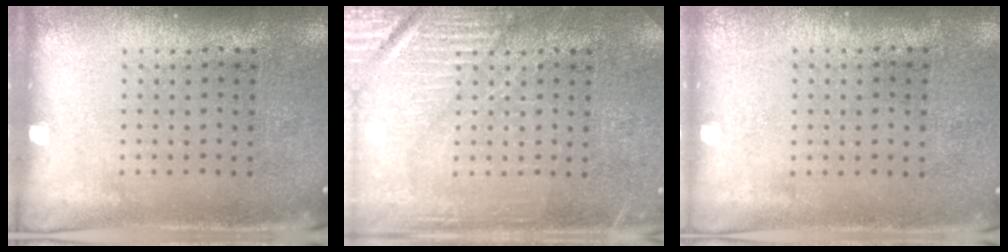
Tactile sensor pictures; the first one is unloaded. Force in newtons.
{"total": 4.1, "press": 4.1, "slide": 0.7}
{"total": 0.0}